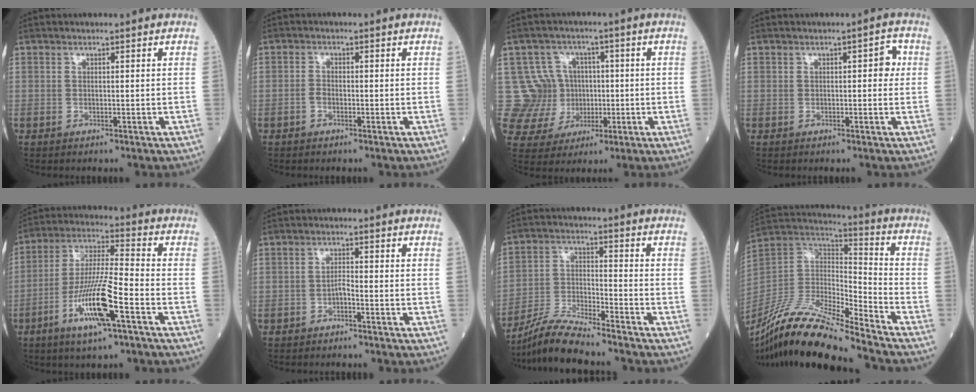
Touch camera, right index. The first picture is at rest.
{"total": 1.3, "force": [-0.6, 0.7, 0.9], "torque": [-0.016, 0.003, -0.012]}
{"total": 9.5, "force": [0.8, 9.5, 0.7], "torque": [-0.022, 0.038, 0.028]}
{"total": 2.2, "force": [0.3, 1.0, 2.0], "torque": [-0.016, 0.009, 0.001]}
{"total": 12.8, "force": [-5.6, 0.8, 11.5], "torque": [-0.229, -0.010, -0.102]}
{"total": 1.4, "force": [-1.0, 0.2, 0.9], "torque": [-0.015, 0.002, -0.019]}
{"total": 9.4, "force": [-8.7, -0.1, 3.7], "torque": [-0.075, -0.015, -0.164]}
{"total": 19.4, "force": [-16.2, 1.1, 10.6], "torque": [-0.223, -0.005, -0.308]}